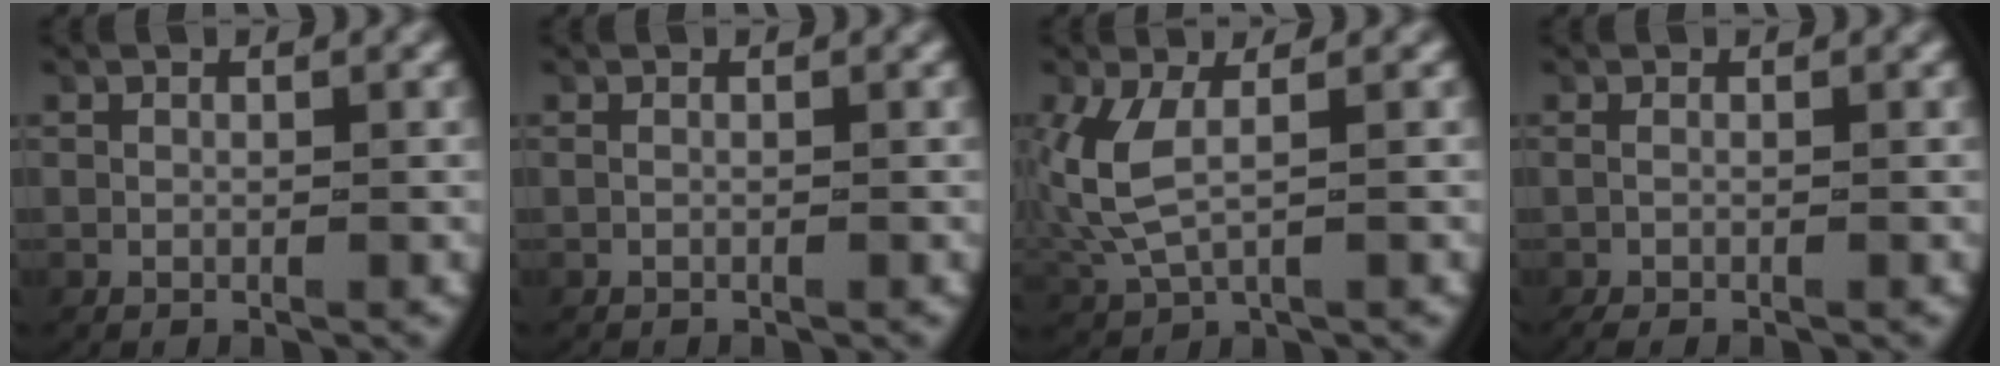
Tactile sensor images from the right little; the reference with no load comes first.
{"total": 0.0}
{"total": 4.1, "force": [0.6, 2.3, 3.3], "torque": [-0.100, -0.006, 0.023]}
{"total": 1.2, "force": [-1.0, 0.1, 0.7], "torque": [-0.014, -0.005, -0.013]}